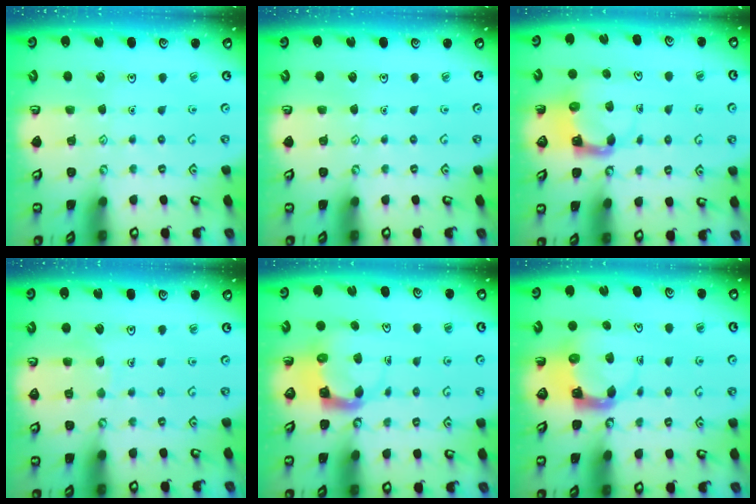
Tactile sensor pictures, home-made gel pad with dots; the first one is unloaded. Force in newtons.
{"total": 0.0}
{"total": 4.0, "press": 3.9, "slide": 0.7}
{"total": 4.2, "press": 4.1, "slide": 0.4}
{"total": 3.6, "press": 3.6, "slide": 0.6}
{"total": 3.9, "press": 3.8, "slide": 0.6}